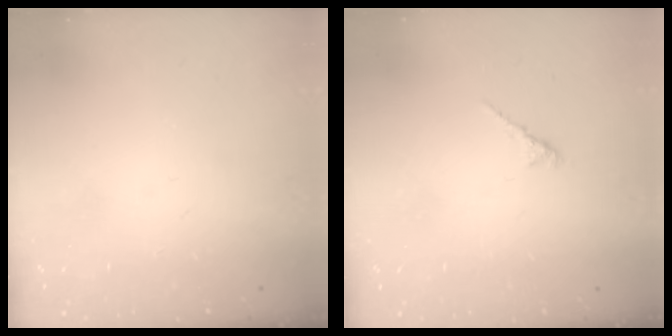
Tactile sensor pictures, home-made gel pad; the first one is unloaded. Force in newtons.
{"total": 2.0, "press": 2.0, "slide": 0.6}